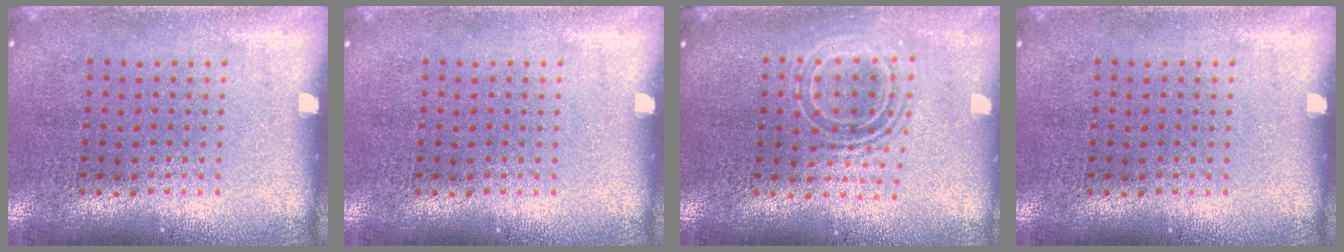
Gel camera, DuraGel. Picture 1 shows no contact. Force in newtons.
{"total": 0.0}
{"total": 1.7, "press": 1.3, "slide": 1.1}
{"total": 0.0}